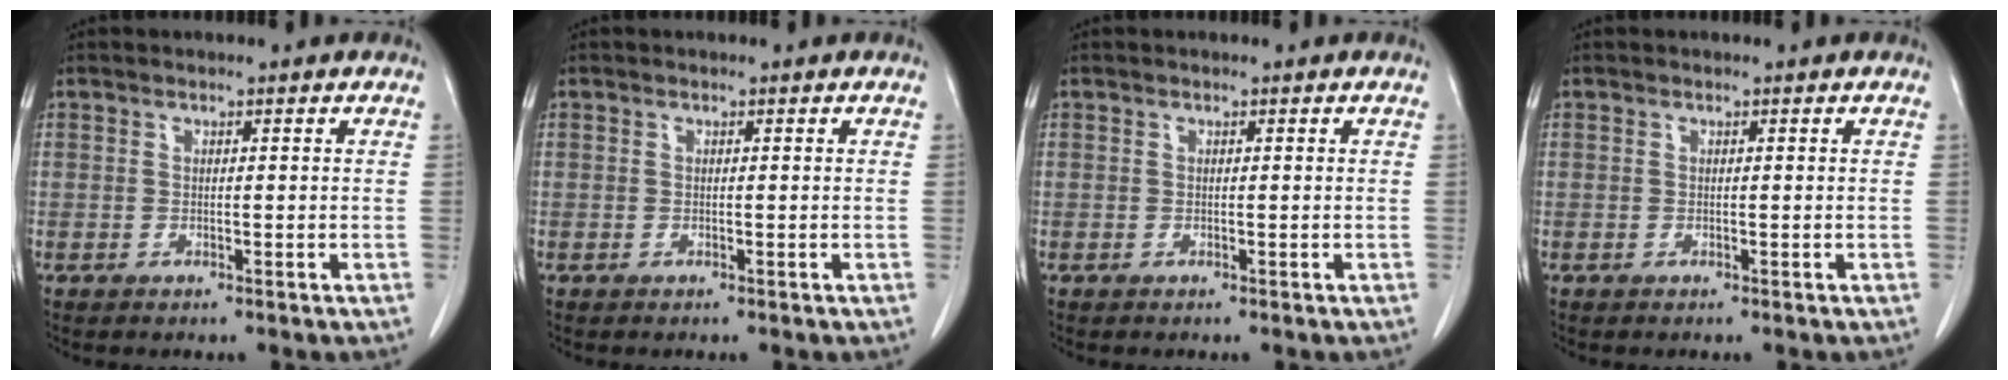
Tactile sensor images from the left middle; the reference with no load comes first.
{"total": 0.0}
{"total": 0.0}
{"total": 0.0}